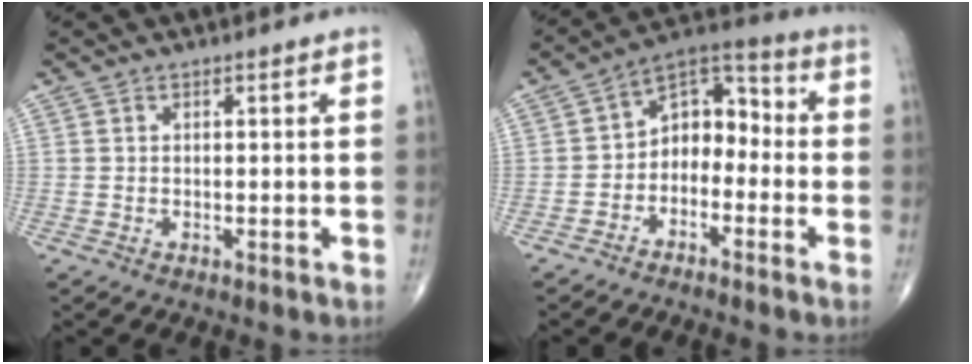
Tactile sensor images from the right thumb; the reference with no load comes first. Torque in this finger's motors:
{"motor_torque": [-0.21, 0.45, 0.04, -0.22, 0.13]}